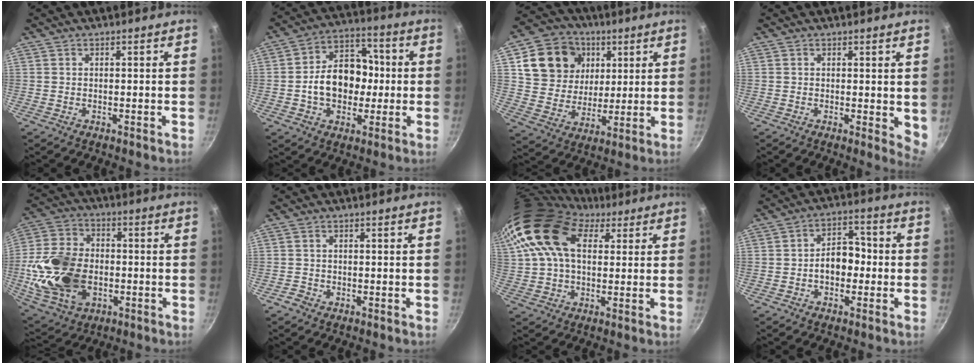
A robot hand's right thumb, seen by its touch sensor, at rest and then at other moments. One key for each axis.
{"total": 14.3, "fx": -1.0, "fy": 10.8, "fz": 9.4, "tx": -0.104, "ty": 0.031, "tz": -0.027}
{"total": 15.8, "fx": 5.6, "fy": 13.2, "fz": 6.8, "tx": -0.097, "ty": -0.008, "tz": 0.099}
{"total": 3.7, "fx": 0.8, "fy": 1.6, "fz": 3.3, "tx": -0.033, "ty": -0.007, "tz": 0.010}
{"total": 19.6, "fx": -2.8, "fy": 13.7, "fz": 13.7, "tx": -0.261, "ty": 0.017, "tz": -0.046}
{"total": 1.6, "fx": -0.8, "fy": 1.2, "fz": 0.4, "tx": -0.004, "ty": 0.008, "tz": -0.014}
{"total": 17.8, "fx": 6.9, "fy": 11.6, "fz": 11.5, "tx": -0.216, "ty": 0.011, "tz": 0.113}
{"total": 7.4, "fx": -1.2, "fy": 5.2, "fz": 5.1, "tx": -0.034, "ty": 0.028, "tz": -0.026}